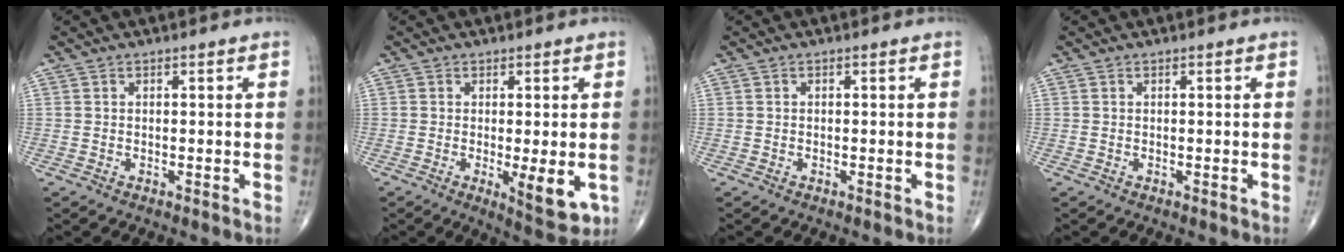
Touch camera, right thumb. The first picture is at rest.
{"total": 7.1, "force": [-1.5, 2.3, 6.6], "torque": [-0.087, -0.019, -0.015]}
{"total": 0.0}
{"total": 0.0}